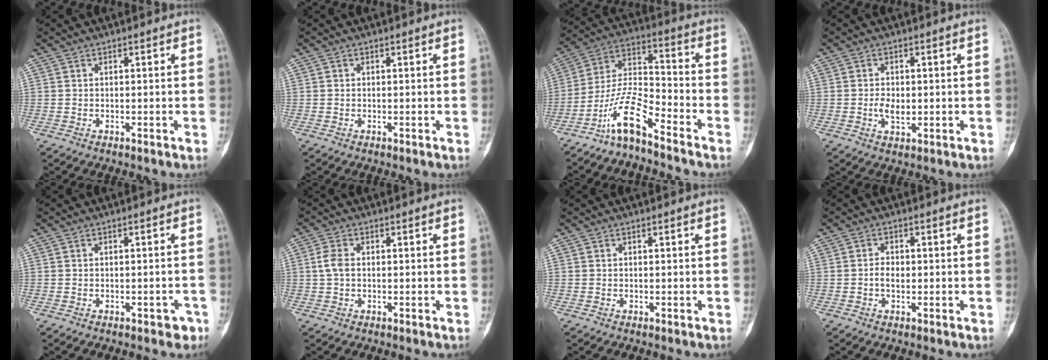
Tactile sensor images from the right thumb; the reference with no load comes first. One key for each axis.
{"total": 0.0}
{"total": 10.4, "fx": -7.8, "fy": 2.2, "fz": 6.6, "tx": -0.136, "ty": 0.079, "tz": -0.156}
{"total": 3.4, "fx": -0.3, "fy": 2.1, "fz": 2.6, "tx": -0.041, "ty": 0.000, "tz": -0.004}
{"total": 2.4, "fx": -1.4, "fy": 1.3, "fz": 1.4, "tx": -0.005, "ty": 0.012, "tz": -0.014}
{"total": 3.1, "fx": 0.1, "fy": 1.9, "fz": 2.4, "tx": -0.057, "ty": 0.007, "tz": -0.001}
{"total": 0.0}
{"total": 2.1, "fx": -0.3, "fy": 1.4, "fz": 1.6, "tx": -0.024, "ty": 0.007, "tz": -0.009}